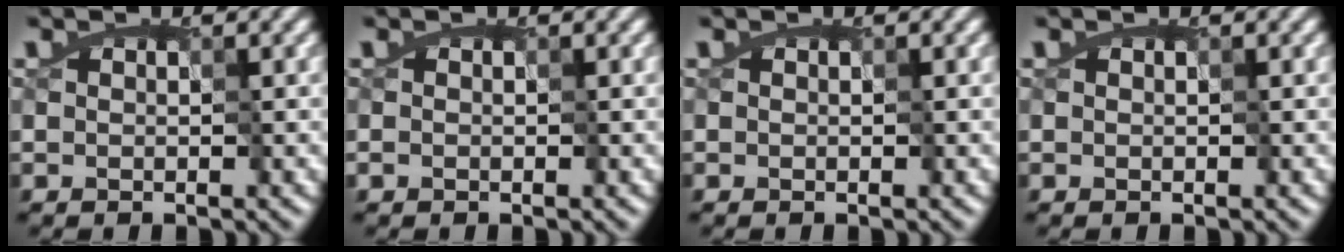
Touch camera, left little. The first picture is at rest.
{"total": 0.0}
{"total": 0.0}
{"total": 0.0}